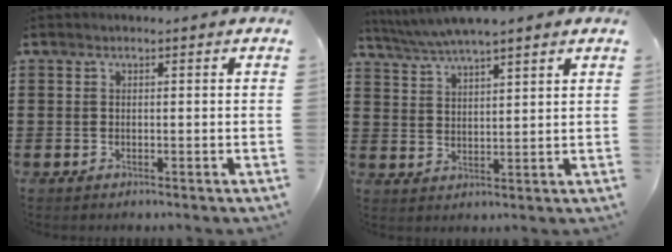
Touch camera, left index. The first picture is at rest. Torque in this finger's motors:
{"motor_torque": [1.11, -1.03, 0.47, 0.21]}